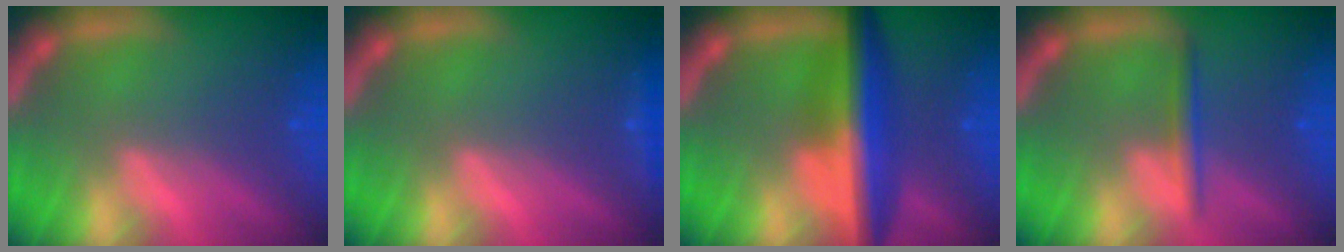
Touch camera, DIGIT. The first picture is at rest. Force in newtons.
{"total": 0.9}
{"total": 8.0}
{"total": 1.9}